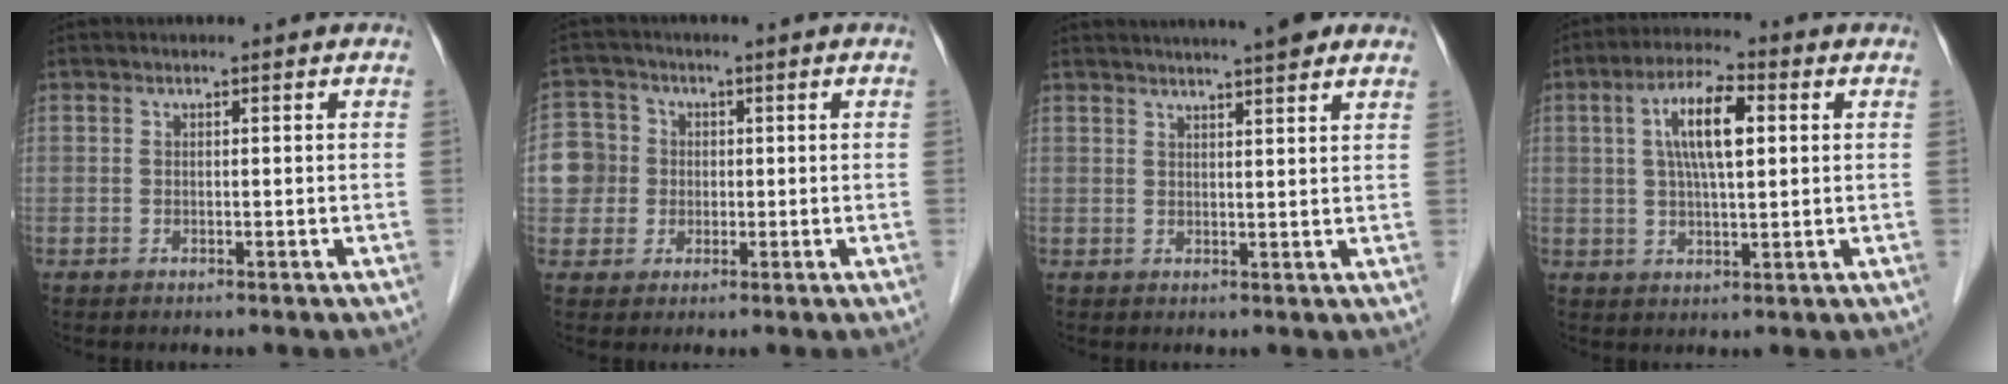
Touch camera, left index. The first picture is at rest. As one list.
[{"total": 5.9, "force": [-0.2, 5.8, 0.8], "torque": [-0.029, 0.020, -0.002]}, {"total": 9.6, "force": [7.9, 0.9, 5.4], "torque": [-0.073, 0.023, 0.094]}, {"total": 8.6, "force": [2.0, 2.2, 8.1], "torque": [-0.153, 0.017, 0.035]}]